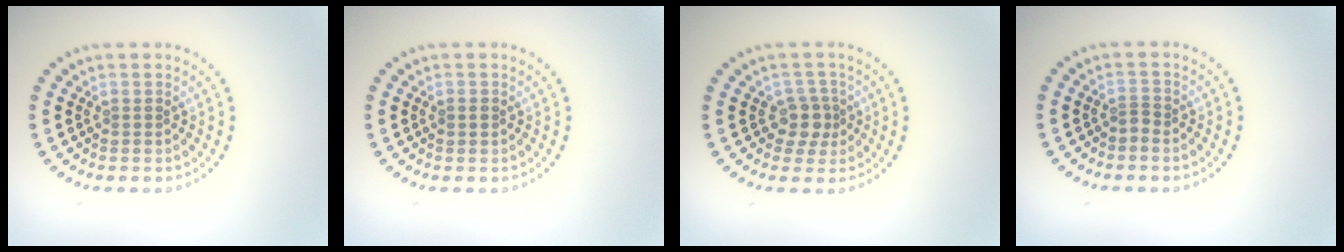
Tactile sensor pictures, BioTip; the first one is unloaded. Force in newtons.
{"total": 0.8, "press": 0.8, "slide": 0.1}
{"total": 2.2, "press": 1.8, "slide": 1.3}
{"total": 0.7, "press": 0.3, "slide": 0.7}